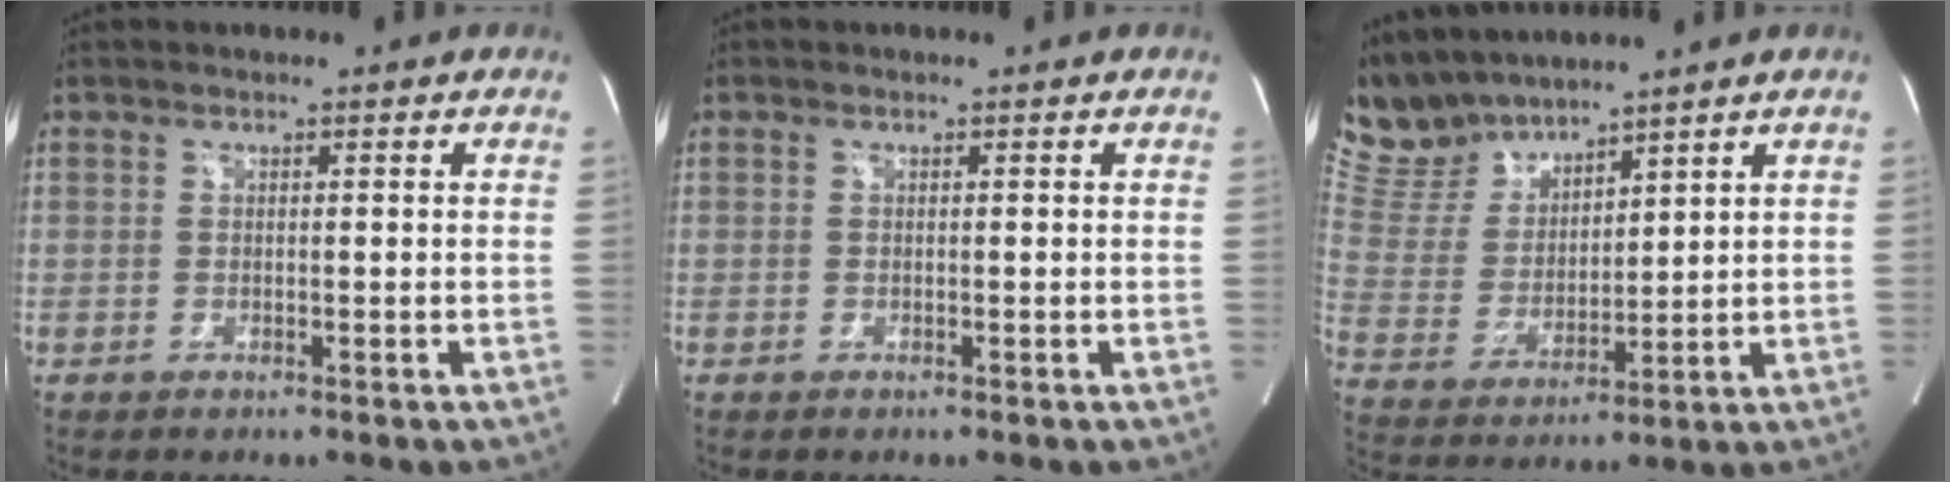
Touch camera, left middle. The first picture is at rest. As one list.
[{"total": 0.0}, {"total": 9.6, "force": [9.1, 2.6, 1.7], "torque": [-0.054, 0.015, 0.198]}]